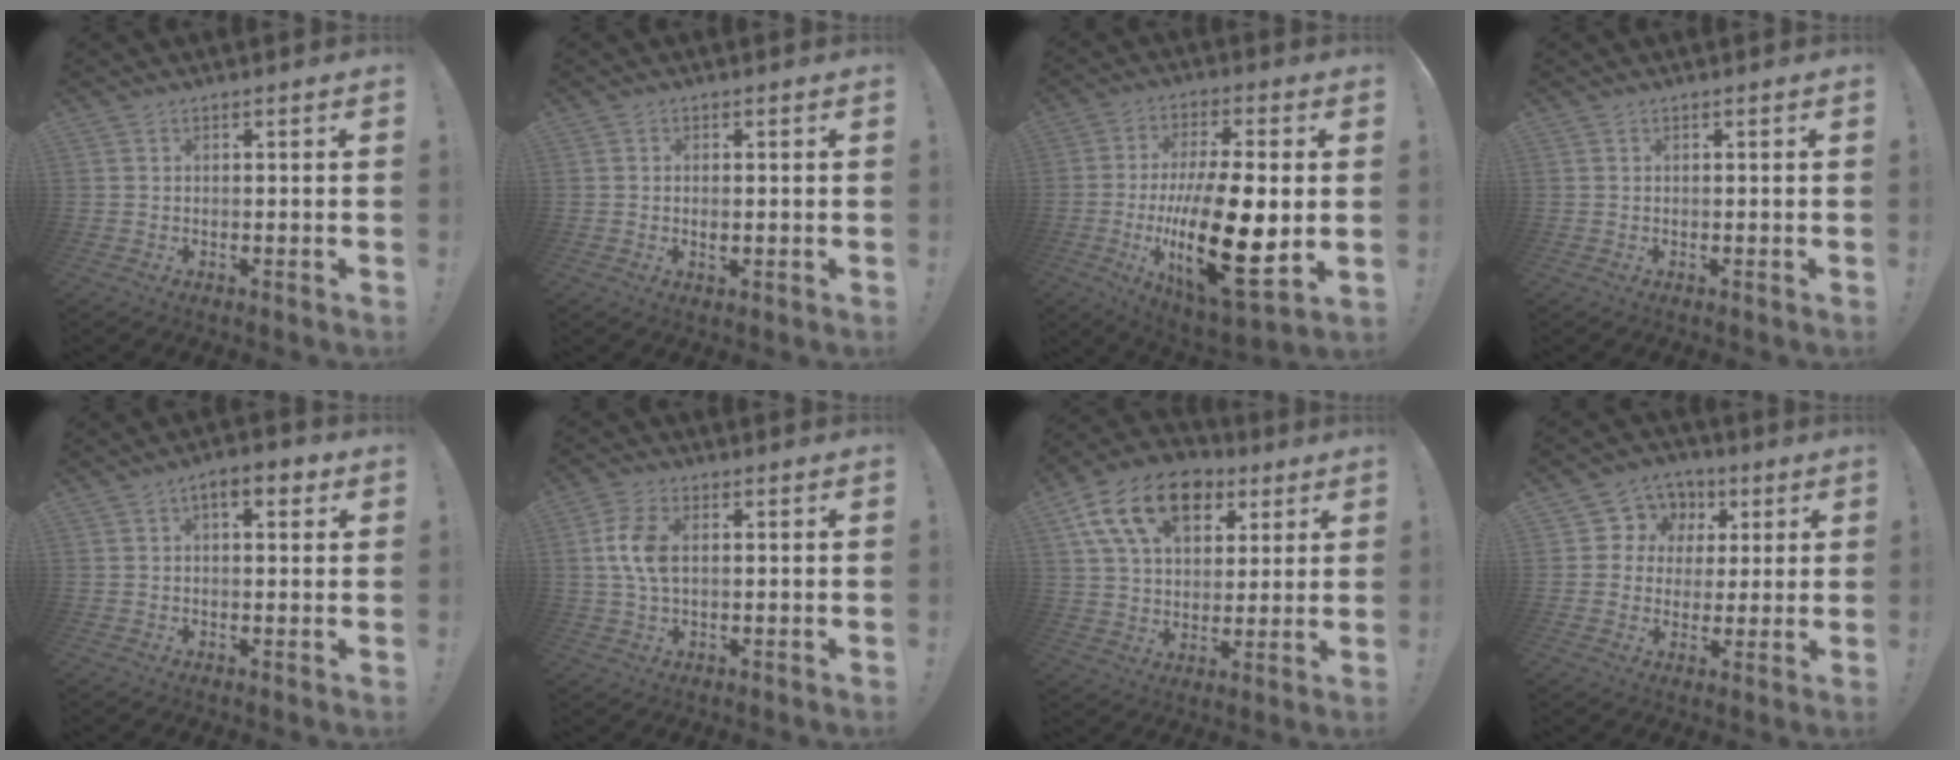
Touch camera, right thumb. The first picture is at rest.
{"total": 1.5, "force": [-0.2, 0.8, 1.3], "torque": [-0.017, 0.000, -0.004]}
{"total": 24.7, "force": [-3.3, 9.6, 22.5], "torque": [-0.415, 0.003, -0.046]}
{"total": 0.0}
{"total": 5.5, "force": [2.0, 2.7, 4.4], "torque": [-0.048, -0.002, 0.026]}
{"total": 8.1, "force": [1.0, 4.8, 6.4], "torque": [-0.131, -0.001, 0.014]}
{"total": 18.4, "force": [8.4, 11.9, 11.3], "torque": [-0.186, -0.027, 0.154]}
{"total": 8.2, "force": [1.9, 7.8, 1.9], "torque": [-0.034, -0.009, 0.043]}